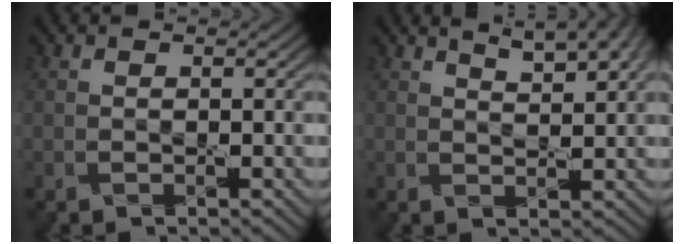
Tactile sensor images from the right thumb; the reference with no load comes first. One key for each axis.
{"total": 7.2, "fx": 4.6, "fy": 2.3, "fz": 5.0, "tx": -0.068, "ty": 0.017, "tz": 0.057}